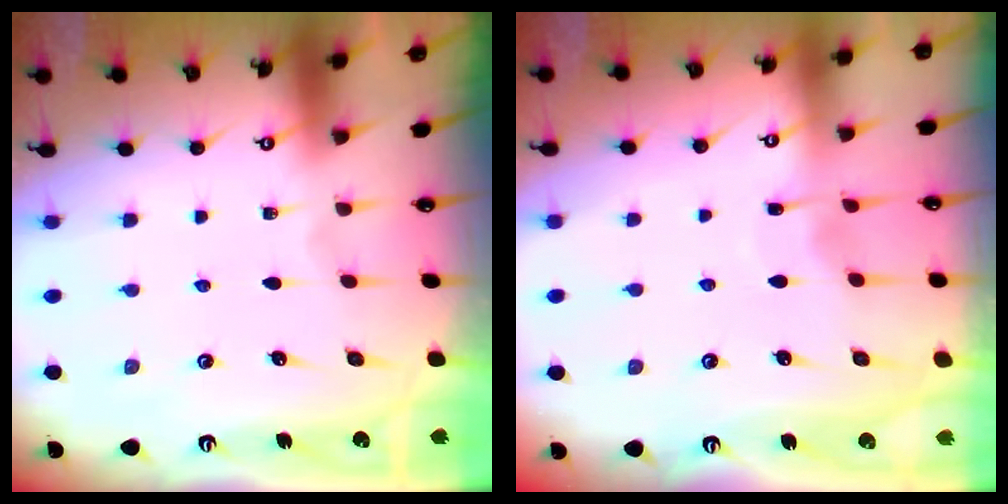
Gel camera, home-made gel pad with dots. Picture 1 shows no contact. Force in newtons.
{"total": 4.7, "press": 4.7, "slide": 0.3}